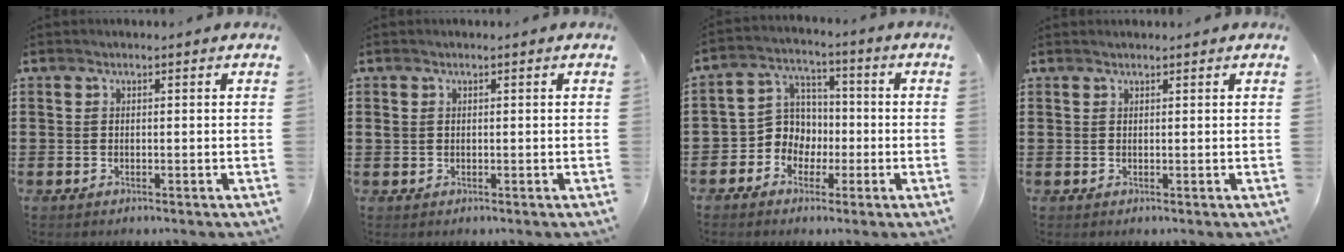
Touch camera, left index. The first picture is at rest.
{"total": 0.7, "force": [0.2, 0.6, 0.4], "torque": [-0.010, 0.005, 0.003]}
{"total": 6.6, "force": [-1.9, 6.1, 1.8], "torque": [-0.073, 0.005, -0.043]}
{"total": 0.6, "force": [0.6, -0.1, 0.0], "torque": [-0.001, -0.001, 0.012]}